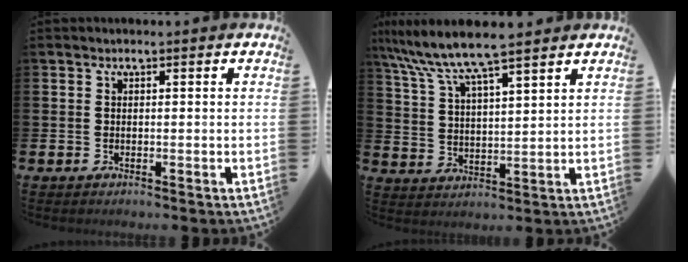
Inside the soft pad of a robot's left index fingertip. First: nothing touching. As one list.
[{"total": 8.4, "force": [7.5, 0.7, 3.5], "torque": [-0.098, -0.029, 0.134]}]